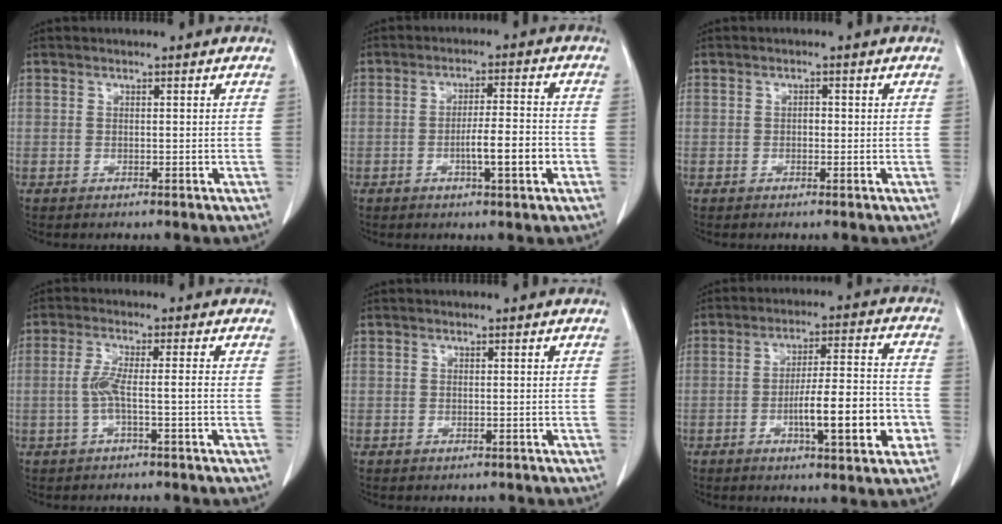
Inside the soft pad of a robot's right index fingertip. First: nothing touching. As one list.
[{"total": 6.6, "force": [-2.1, 0.5, 6.2], "torque": [-0.102, 0.003, -0.032]}, {"total": 0.9, "force": [-0.1, 0.6, 0.7], "torque": [-0.007, 0.003, -0.003]}, {"total": 3.8, "force": [-1.0, -0.1, 3.7], "torque": [-0.078, 0.007, -0.019]}, {"total": 0.8, "force": [-0.4, 0.6, 0.0], "torque": [-0.002, 0.004, -0.003]}, {"total": 12.3, "force": [-3.9, 1.8, 11.6], "torque": [-0.182, 0.011, -0.056]}]